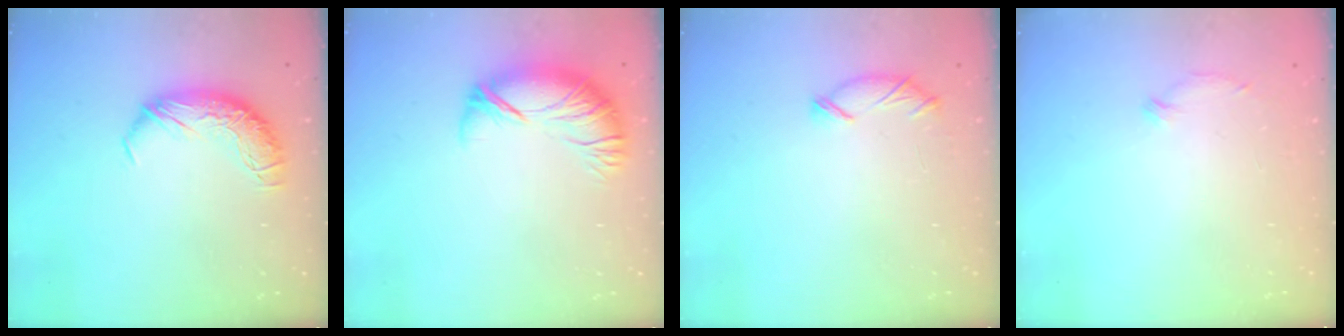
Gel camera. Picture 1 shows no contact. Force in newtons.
{"total": 2.6, "press": 1.6, "slide": 2.0}
{"total": 6.2, "press": 6.2, "slide": 0.6}
{"total": 6.0, "press": 5.9, "slide": 1.1}